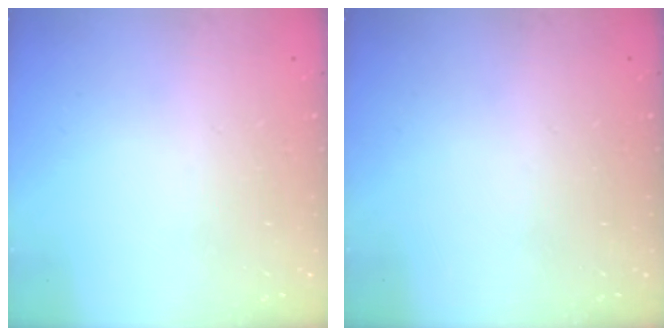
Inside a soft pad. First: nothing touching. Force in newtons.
{"total": 0.0}